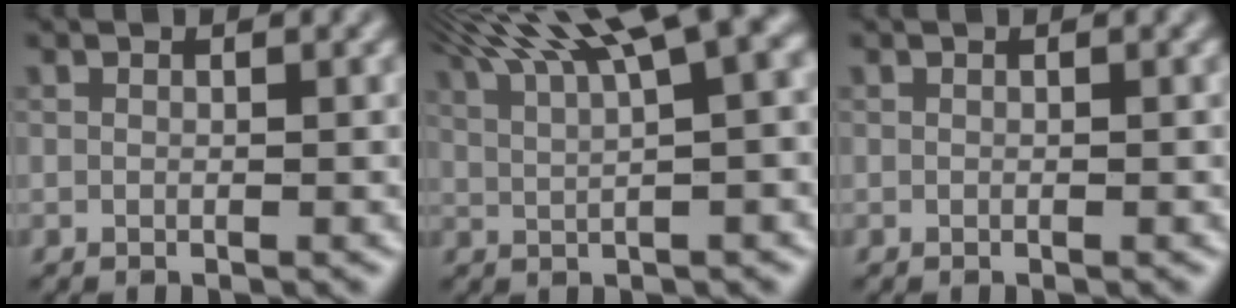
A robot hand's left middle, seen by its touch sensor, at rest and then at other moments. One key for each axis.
{"total": 11.8, "fx": 7.1, "fy": 3.2, "fz": 8.9, "tx": -0.122, "ty": 0.037, "tz": 0.094}
{"total": 0.0}